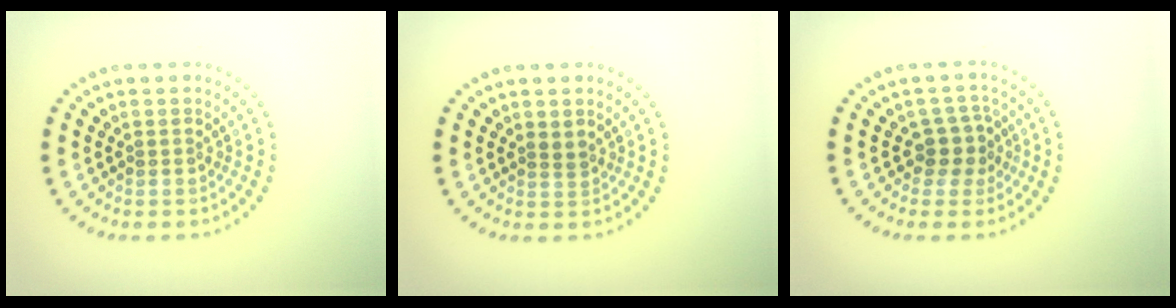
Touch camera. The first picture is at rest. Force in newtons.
{"total": 0.7, "press": 0.5, "slide": 0.5}
{"total": 2.5, "press": 1.9, "slide": 1.5}